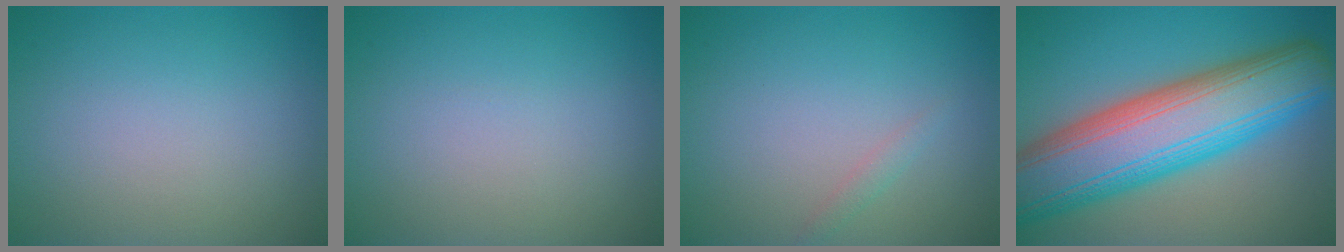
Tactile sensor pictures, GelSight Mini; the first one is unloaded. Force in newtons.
{"total": 0.0}
{"total": 0.8, "press": 0.8, "slide": 0.0}
{"total": 13.8, "press": 13.8, "slide": 0.4}